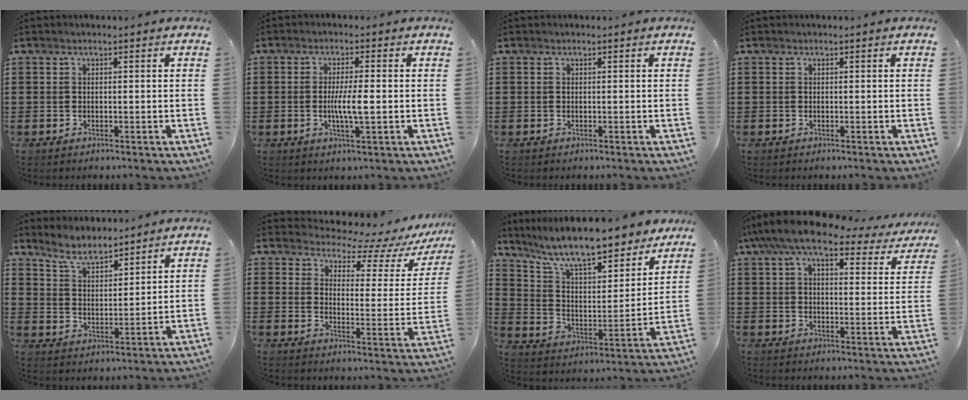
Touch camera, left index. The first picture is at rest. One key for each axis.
{"total": 4.8, "fx": -0.4, "fy": 0.6, "fz": 4.7, "tx": -0.089, "ty": -0.003, "tz": -0.012}
{"total": 0.0}
{"total": 0.0}
{"total": 5.6, "fx": 5.1, "fy": 1.2, "fz": 2.0, "tx": -0.058, "ty": -0.015, "tz": 0.092}
{"total": 5.6, "fx": 5.1, "fy": 1.2, "fz": 1.7, "tx": -0.048, "ty": -0.040, "tz": 0.082}
{"total": 10.4, "fx": 9.2, "fy": 1.3, "fz": 4.7, "tx": -0.130, "ty": -0.054, "tz": 0.158}
{"total": 9.6, "fx": 7.8, "fy": 2.5, "fz": 5.1, "tx": -0.120, "ty": -0.030, "tz": 0.136}